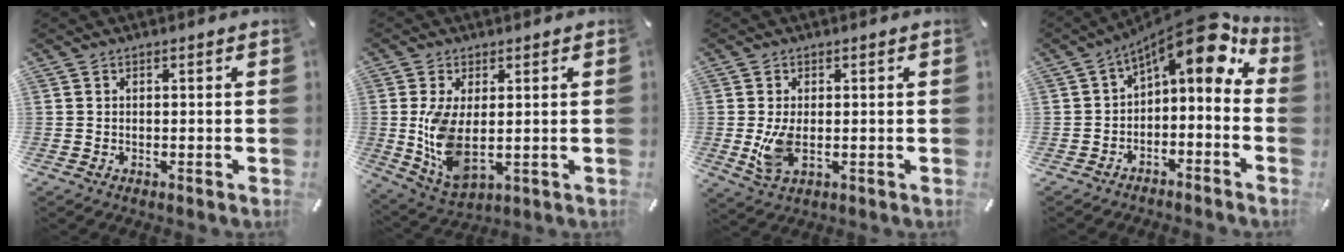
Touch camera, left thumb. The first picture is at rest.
{"total": 10.2, "force": [0.6, 5.2, 8.8], "torque": [-0.197, -0.020, 0.013]}
{"total": 6.2, "force": [-0.2, 3.4, 5.2], "torque": [-0.108, -0.010, -0.009]}
{"total": 11.7, "force": [6.5, 5.0, 8.3], "torque": [-0.117, -0.055, 0.109]}